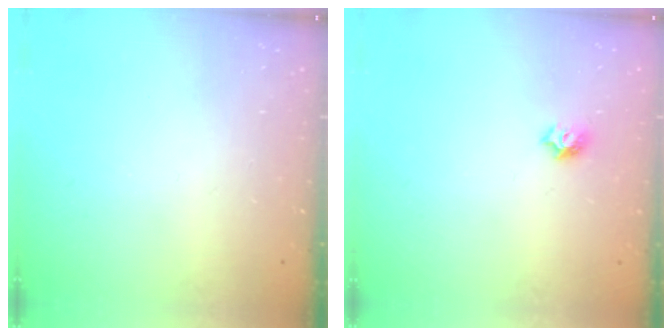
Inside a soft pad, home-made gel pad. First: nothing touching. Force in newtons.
{"total": 5.1, "press": 5.1, "slide": 0.6}